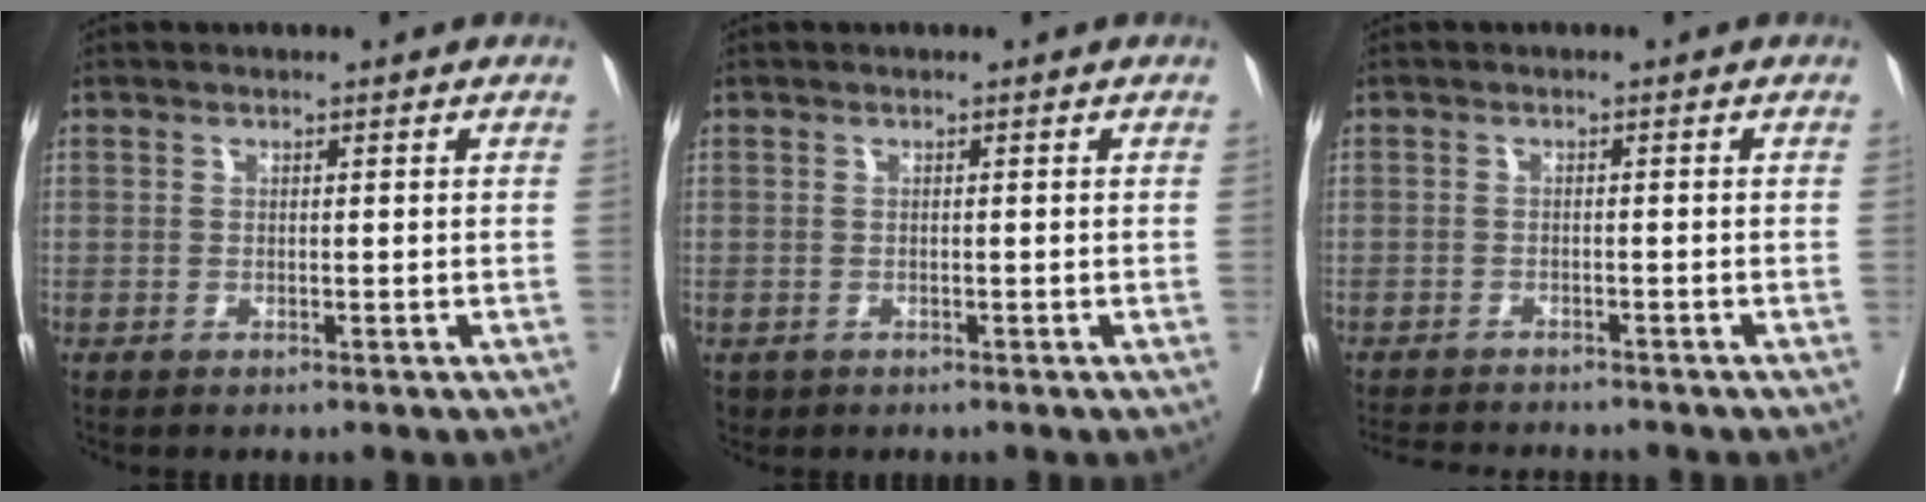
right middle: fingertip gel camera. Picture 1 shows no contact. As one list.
[{"total": 0.9, "force": [-0.5, 0.8, 0.2], "torque": [-0.009, 0.002, -0.001]}, {"total": 8.1, "force": [-7.7, 1.0, 2.4], "torque": [-0.032, -0.007, -0.108]}]